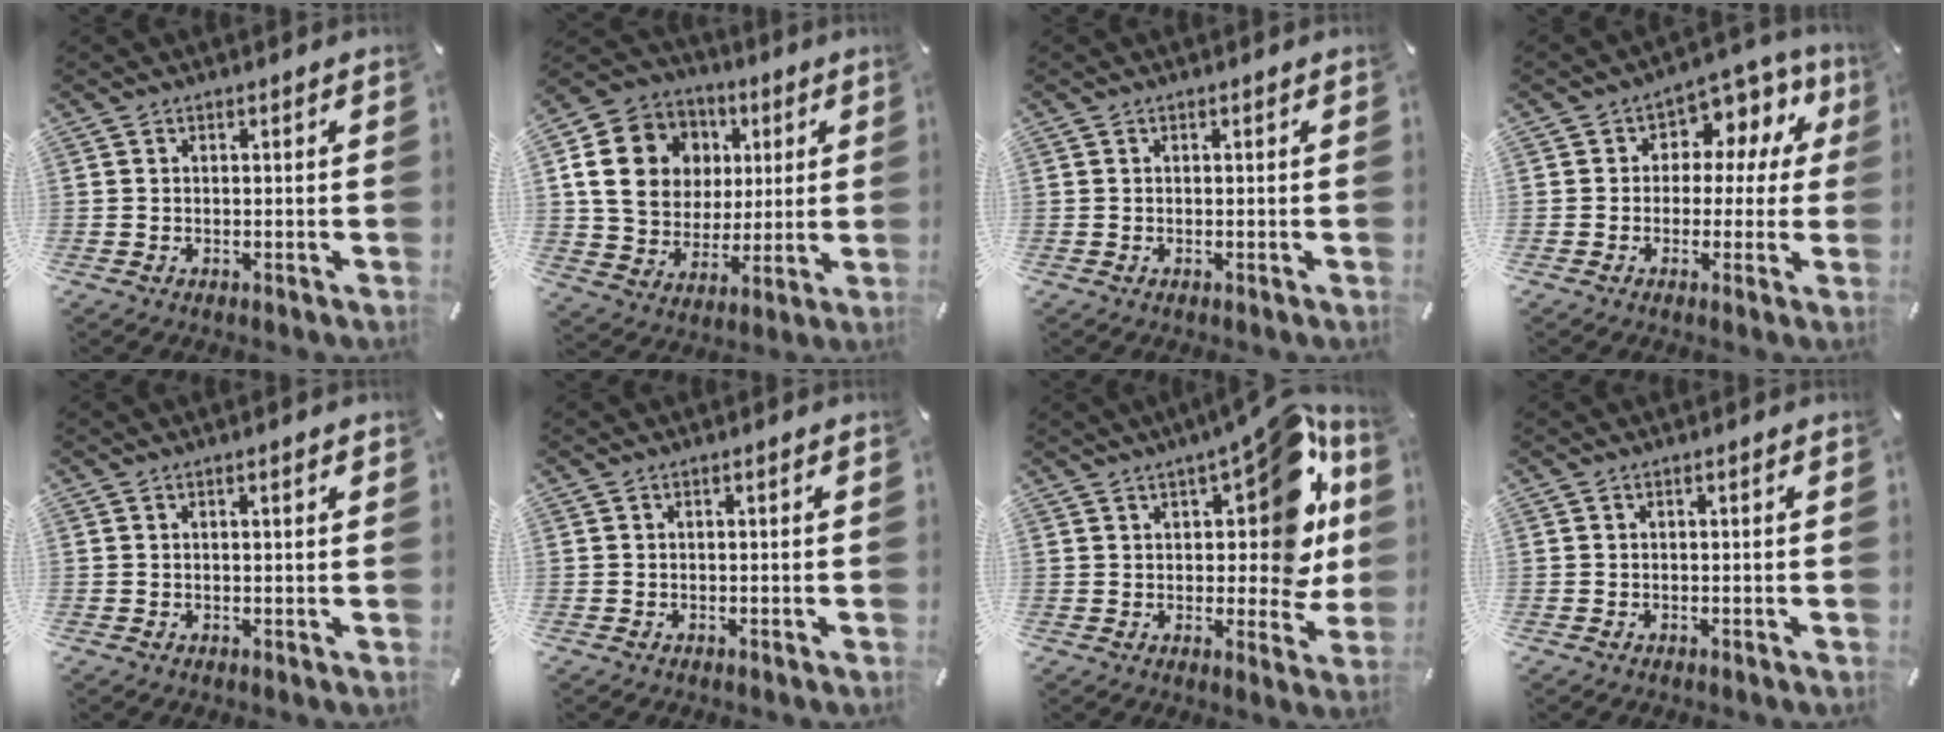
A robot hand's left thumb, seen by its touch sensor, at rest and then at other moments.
{"total": 16.8, "force": [4.0, 14.6, 7.3], "torque": [-0.129, 0.001, 0.079]}
{"total": 0.0}
{"total": 8.4, "force": [2.1, 6.7, 4.6], "torque": [-0.064, -0.013, 0.036]}
{"total": 0.8, "force": [0.4, 0.3, 0.7], "torque": [-0.012, 0.001, 0.007]}
{"total": 0.0}
{"total": 20.7, "force": [7.2, 9.0, 17.1], "torque": [-0.204, -0.049, 0.109]}
{"total": 0.0}